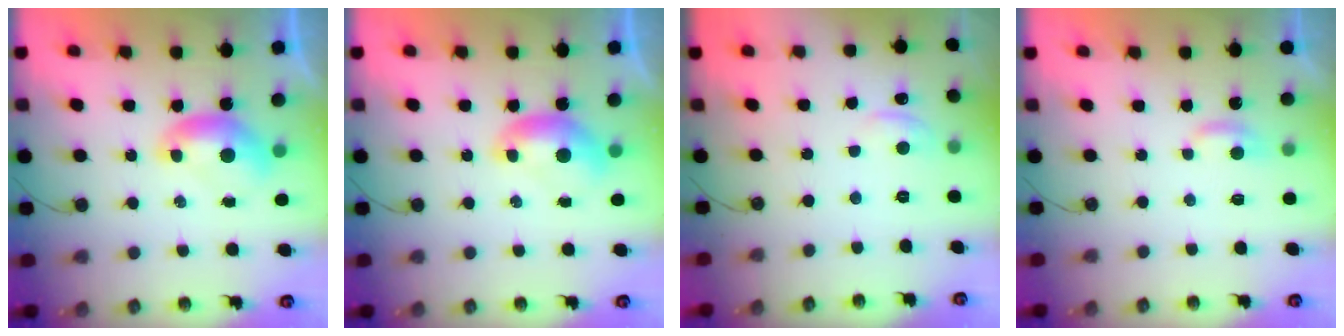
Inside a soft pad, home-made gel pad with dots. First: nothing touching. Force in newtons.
{"total": 0.0}
{"total": 1.7, "press": 1.5, "slide": 0.7}
{"total": 2.9, "press": 2.9, "slide": 0.3}